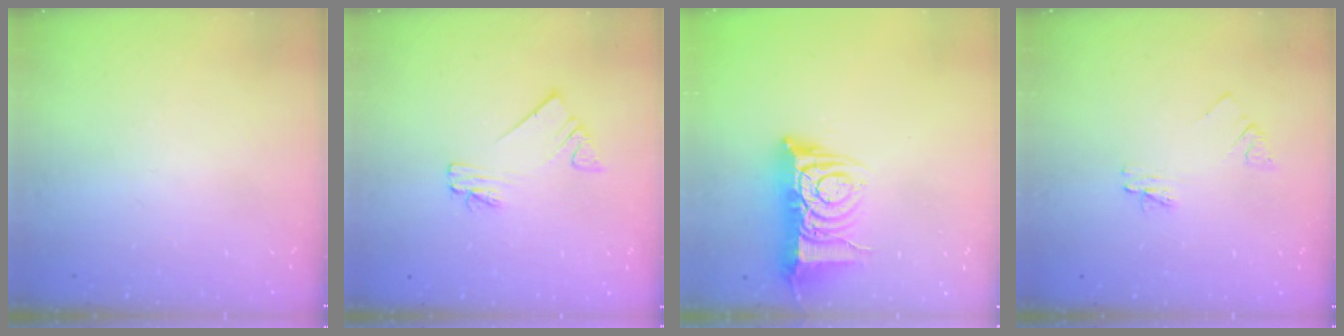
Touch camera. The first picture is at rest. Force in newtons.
{"total": 2.0, "press": 2.0, "slide": 0.1}
{"total": 11.7, "press": 11.6, "slide": 1.0}
{"total": 3.2, "press": 3.2, "slide": 0.4}